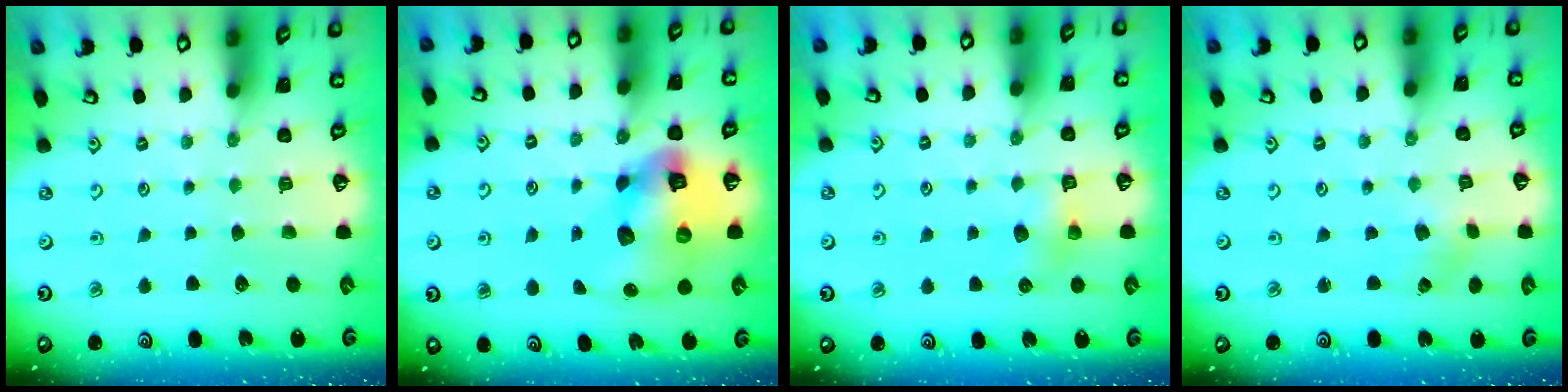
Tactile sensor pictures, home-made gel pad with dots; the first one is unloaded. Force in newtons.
{"total": 15.1, "press": 15.0, "slide": 2.1}
{"total": 6.0, "press": 6.0, "slide": 0.4}
{"total": 2.9, "press": 2.9, "slide": 0.4}